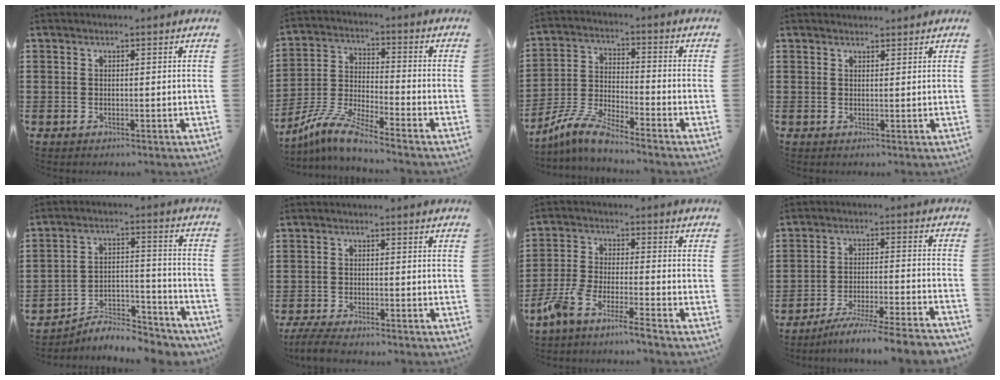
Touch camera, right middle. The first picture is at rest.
{"total": 7.9, "force": [-7.0, 0.1, 3.8], "torque": [-0.104, -0.013, -0.147]}
{"total": 7.5, "force": [-6.6, 0.4, 3.4], "torque": [-0.092, -0.008, -0.136]}
{"total": 1.2, "force": [1.1, 0.3, 0.0], "torque": [0.005, -0.002, 0.020]}
{"total": 7.2, "force": [-6.7, 1.8, 1.9], "torque": [-0.021, 0.018, -0.128]}
{"total": 3.5, "force": [-3.3, 0.3, 1.3], "torque": [-0.035, -0.005, -0.069]}
{"total": 5.9, "force": [-5.4, -0.5, 2.3], "torque": [-0.070, -0.019, -0.110]}
{"total": 7.0, "force": [-6.5, -0.9, 2.6], "torque": [-0.040, -0.010, -0.125]}